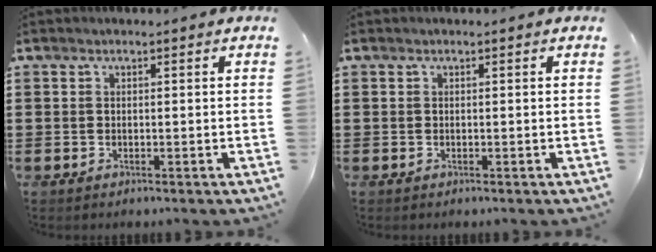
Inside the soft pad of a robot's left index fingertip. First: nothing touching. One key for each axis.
{"total": 0.0}